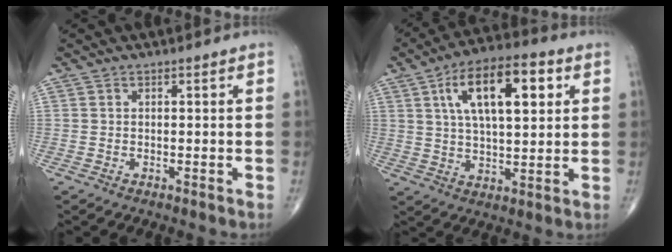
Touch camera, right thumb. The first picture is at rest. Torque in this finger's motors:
{"motor_torque": [-0.74, 2.76, 1.67, 0.44, 0.53]}